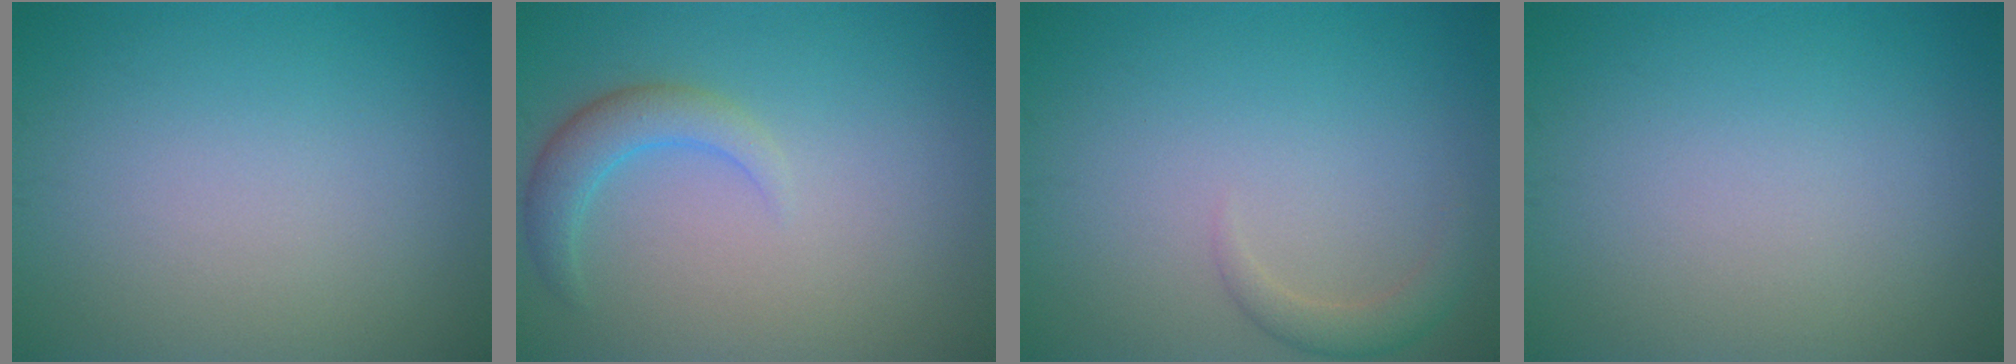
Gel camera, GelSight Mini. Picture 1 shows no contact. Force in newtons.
{"total": 2.8, "press": 2.8, "slide": 0.3}
{"total": 1.7, "press": 1.7, "slide": 0.1}
{"total": 0.0}